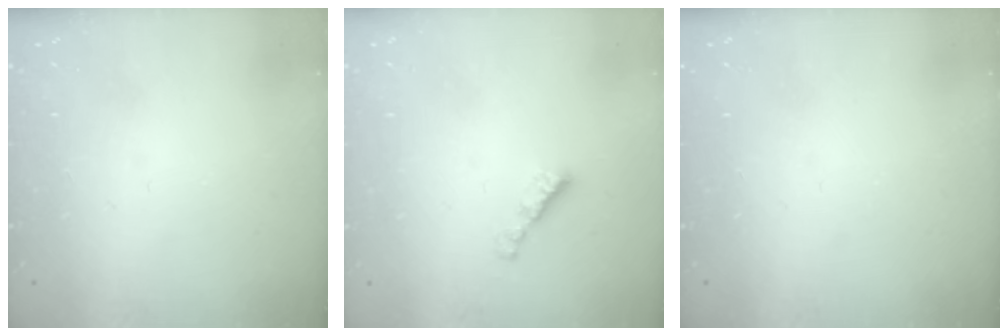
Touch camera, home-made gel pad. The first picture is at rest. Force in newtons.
{"total": 2.3, "press": 2.2, "slide": 0.4}
{"total": 0.0}